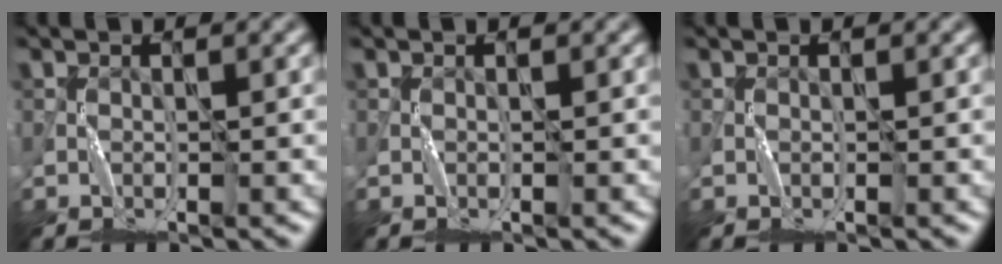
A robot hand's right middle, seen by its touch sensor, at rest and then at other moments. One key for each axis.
{"total": 0.0}
{"total": 0.0}